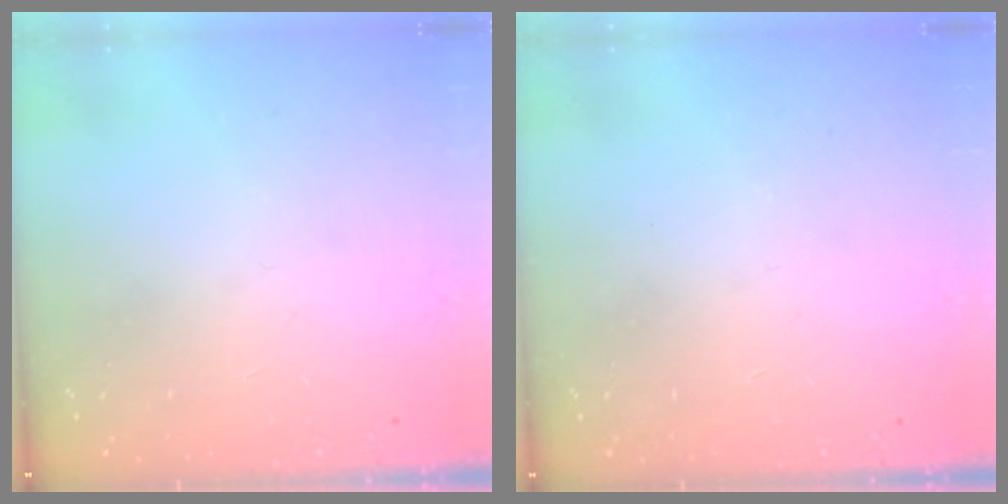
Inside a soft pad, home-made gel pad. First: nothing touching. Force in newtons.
{"total": 1.5, "press": 1.5, "slide": 0.1}